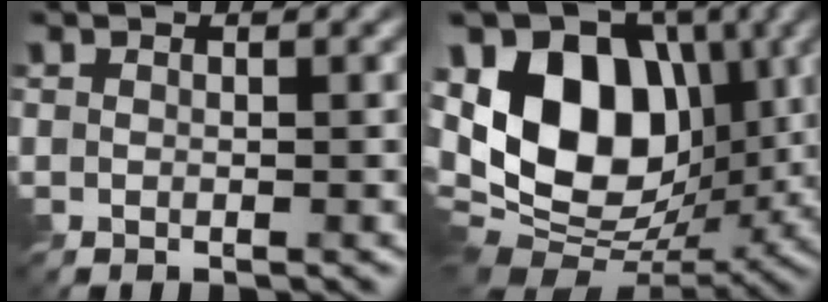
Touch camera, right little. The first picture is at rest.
{"total": 13.8, "force": [1.2, 9.3, 10.1], "torque": [-0.190, 0.002, 0.006]}